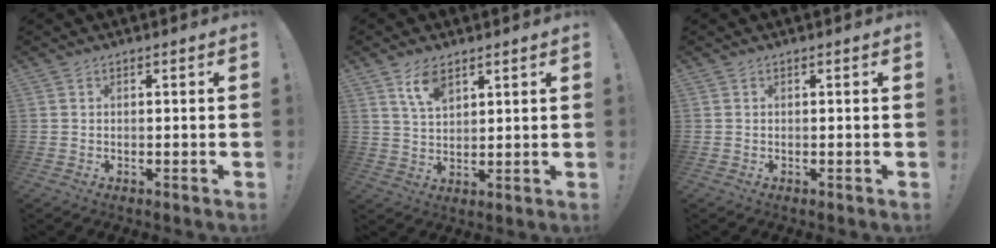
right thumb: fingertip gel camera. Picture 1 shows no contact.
{"total": 7.2, "force": [4.6, 3.3, 4.6], "torque": [-0.083, -0.017, 0.083]}
{"total": 0.0}